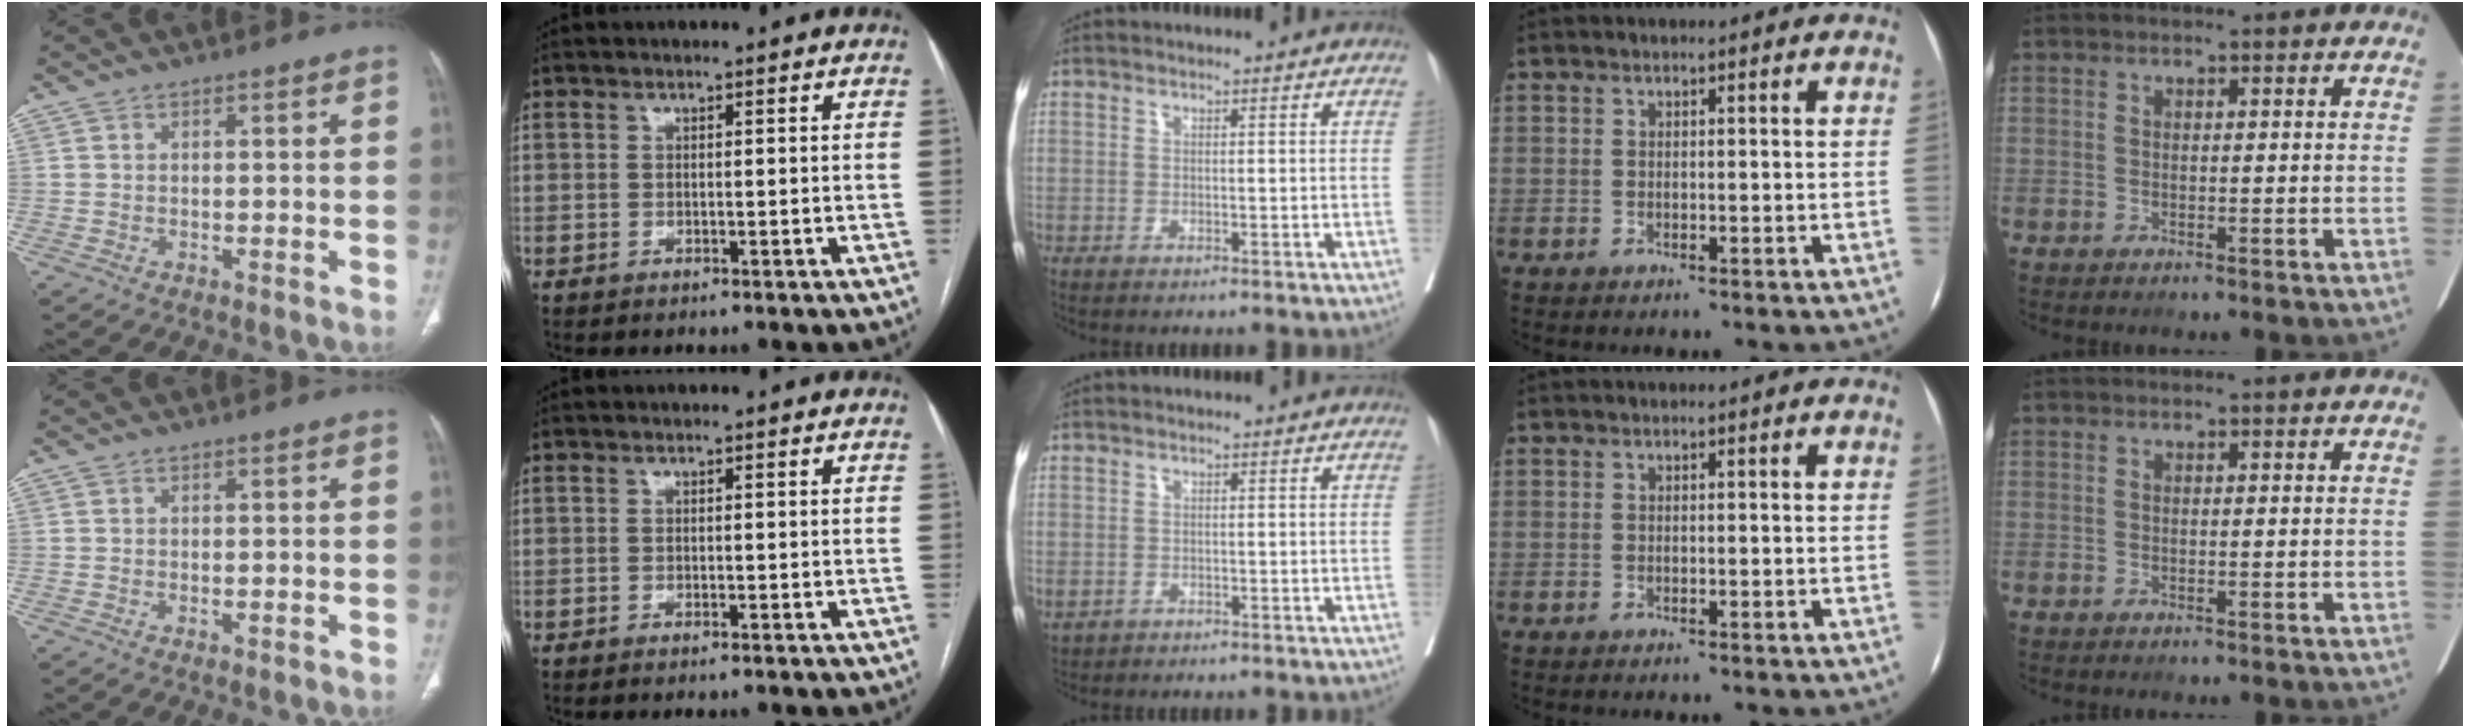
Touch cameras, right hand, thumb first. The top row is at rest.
{"thumb": {"total": 0.9, "force": [-0.2, 0.4, 0.7], "torque": [-0.012, -0.004, 0.000]}, "index": {"total": 0.7, "force": [-0.5, -0.1, 0.5], "torque": [-0.013, 0.000, -0.007]}, "middle": {"total": 2.3, "force": [-0.9, 1.8, 1.1], "torque": [-0.030, -0.004, -0.006]}}